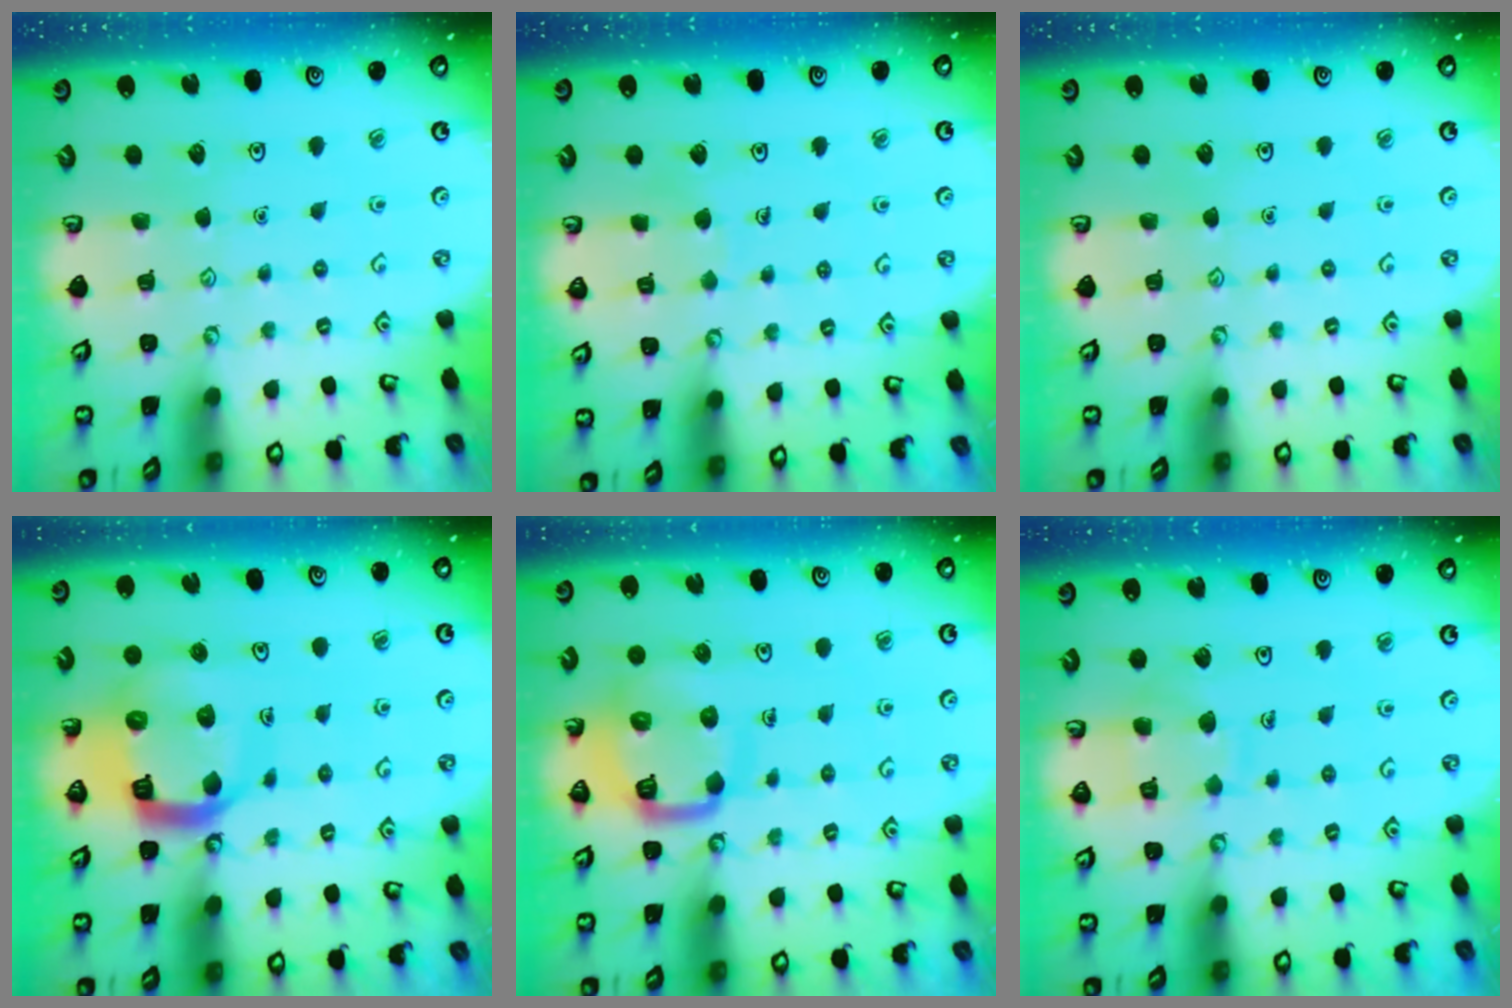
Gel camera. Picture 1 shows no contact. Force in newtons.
{"total": 3.6, "press": 3.6, "slide": 0.2}
{"total": 0.0}
{"total": 15.5, "press": 15.4, "slide": 1.9}
{"total": 12.6, "press": 12.6, "slide": 1.4}
{"total": 8.0, "press": 8.0, "slide": 0.8}